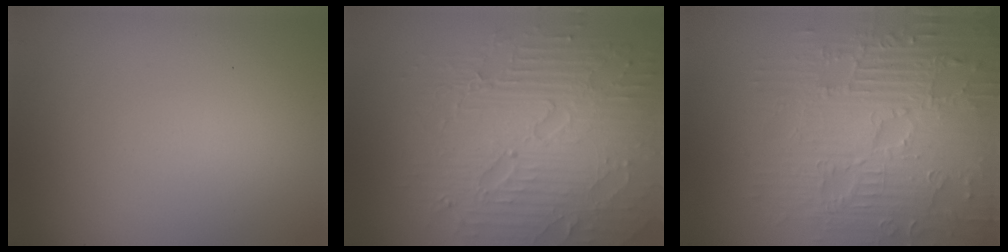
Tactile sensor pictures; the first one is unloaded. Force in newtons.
{"total": 8.4, "press": 6.1, "slide": 5.8}
{"total": 9.0, "press": 6.5, "slide": 6.2}